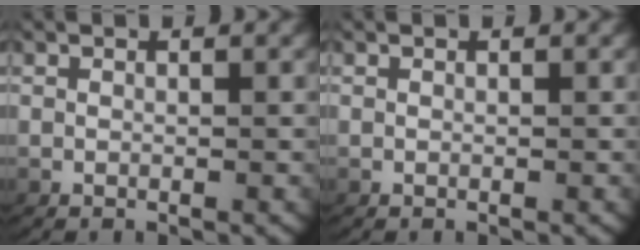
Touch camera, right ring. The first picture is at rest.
{"total": 0.0}